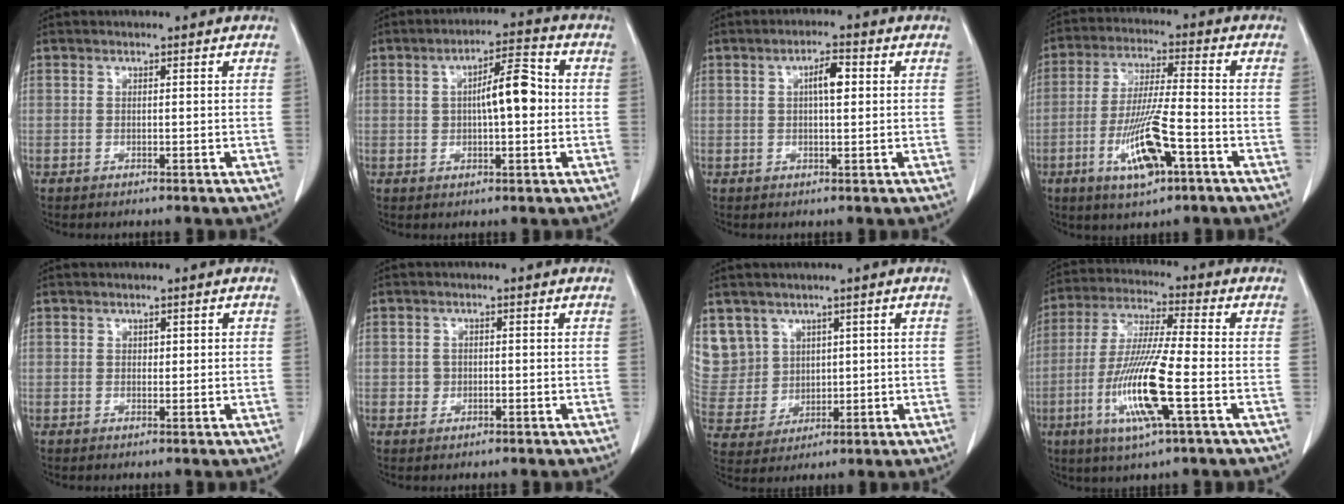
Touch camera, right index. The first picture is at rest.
{"total": 7.3, "force": [0.6, 2.1, 6.9], "torque": [-0.112, 0.021, 0.010]}
{"total": 3.8, "force": [0.8, 1.0, 3.5], "torque": [-0.061, 0.007, 0.012]}
{"total": 11.1, "force": [-4.6, 1.8, 10.0], "torque": [-0.197, -0.011, -0.080]}
{"total": 1.2, "force": [0.3, 0.7, 0.8], "torque": [-0.010, 0.004, 0.006]}
{"total": 1.5, "force": [-0.2, 1.4, 0.5], "torque": [-0.005, 0.005, -0.001]}
{"total": 10.9, "force": [5.4, 9.5, 0.9], "torque": [-0.042, 0.041, 0.135]}
{"total": 13.5, "force": [-4.0, 0.5, 12.9], "torque": [-0.266, -0.016, -0.079]}